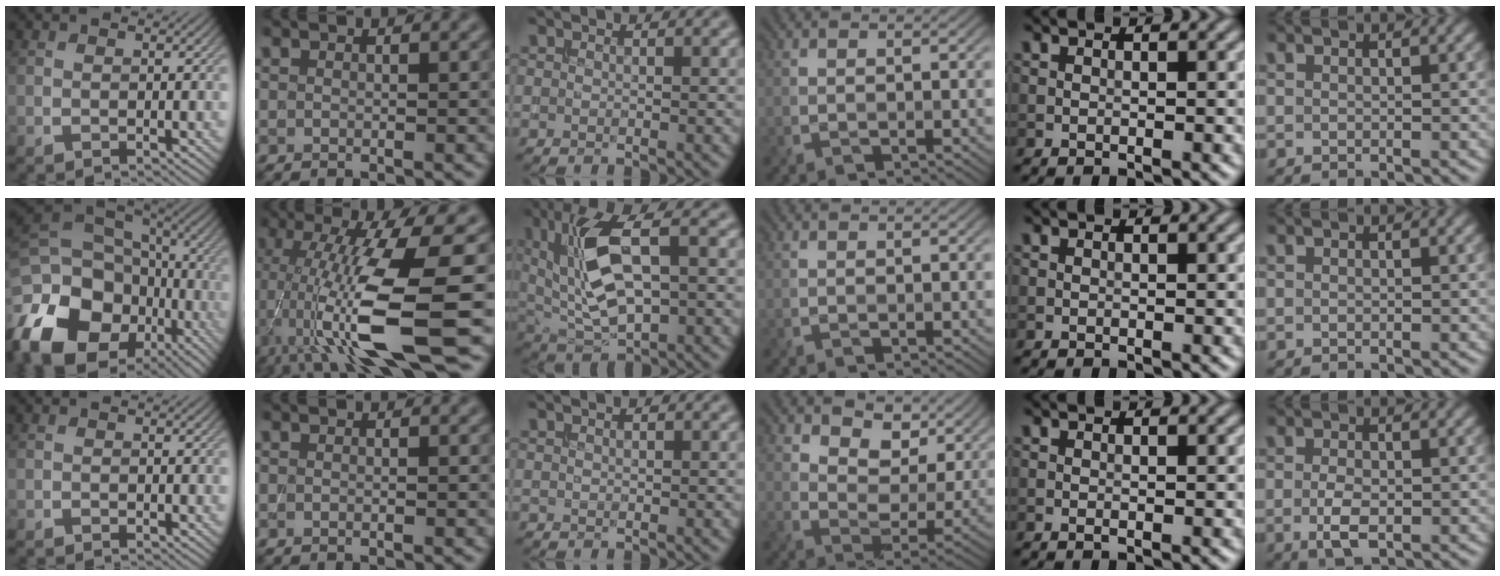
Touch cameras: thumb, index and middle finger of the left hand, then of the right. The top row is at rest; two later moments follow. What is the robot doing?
{"motion": "extract", "object": "backpack"}